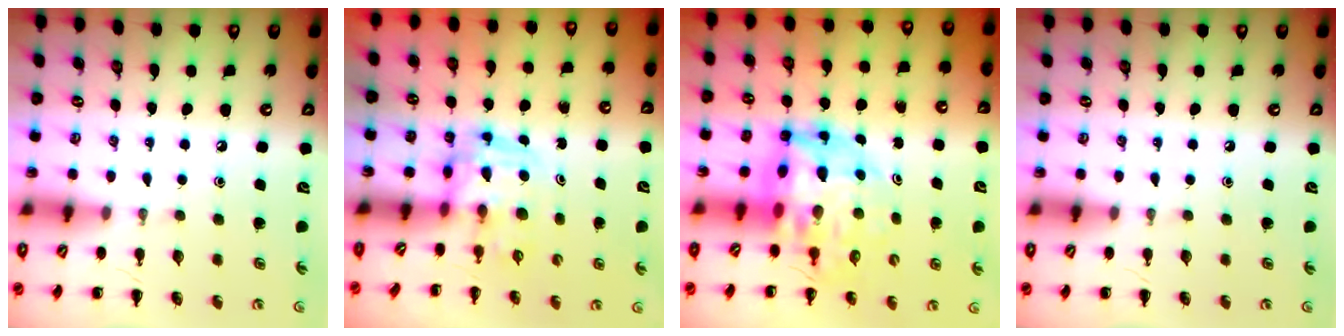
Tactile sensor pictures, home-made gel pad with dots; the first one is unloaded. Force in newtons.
{"total": 3.5, "press": 3.5, "slide": 0.6}
{"total": 13.8, "press": 13.2, "slide": 4.1}
{"total": 0.0}